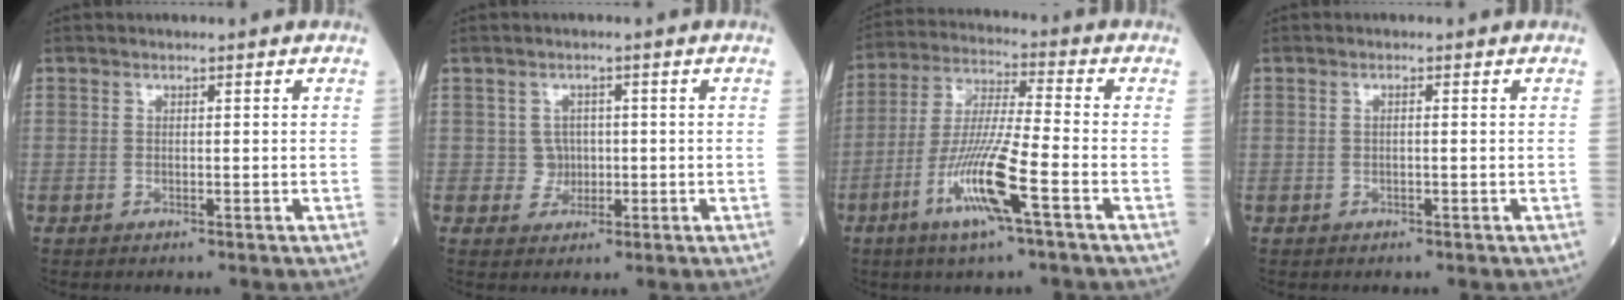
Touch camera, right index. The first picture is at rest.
{"total": 2.6, "force": [0.0, 2.6, 0.5], "torque": [-0.002, 0.005, 0.000]}
{"total": 12.2, "force": [-5.2, 0.1, 11.0], "torque": [-0.223, -0.014, -0.102]}
{"total": 0.9, "force": [0.1, 0.1, 0.9], "torque": [-0.019, 0.002, 0.001]}